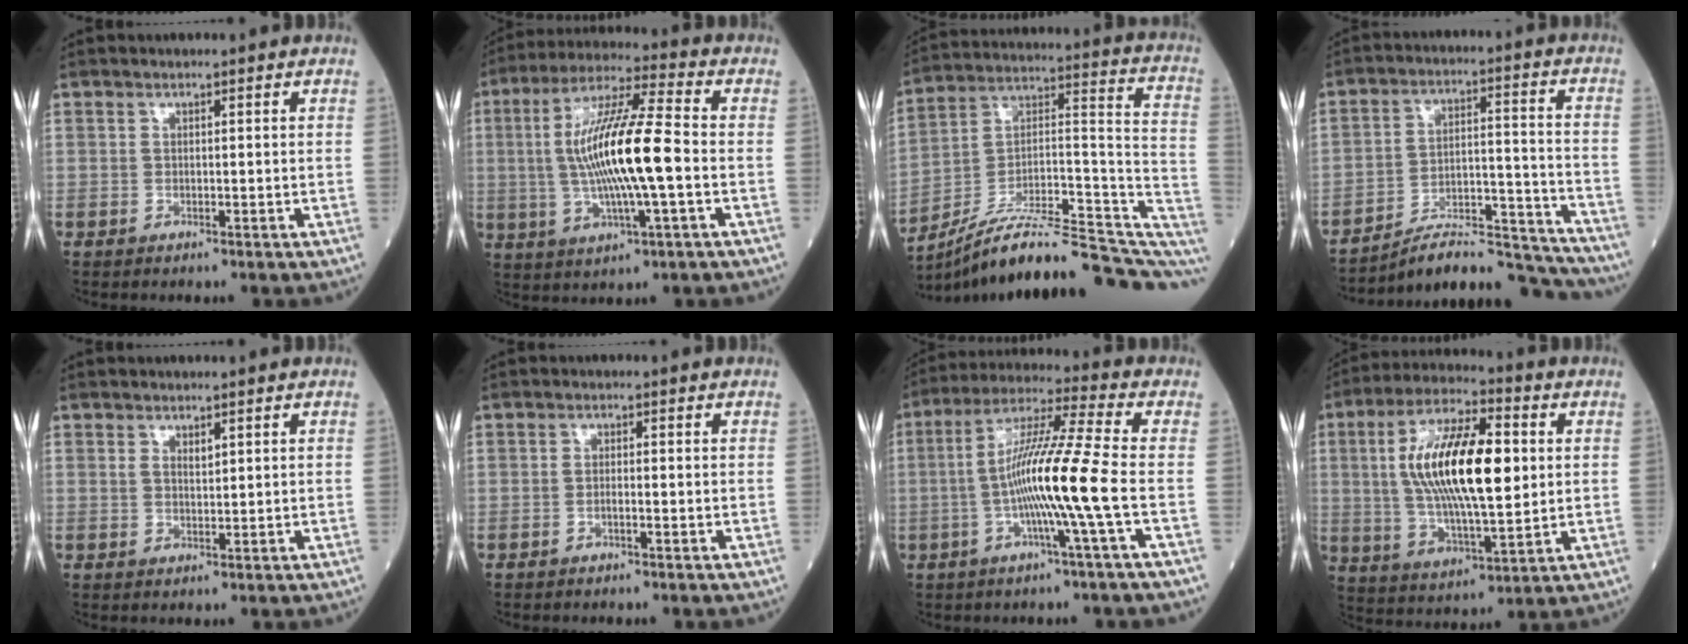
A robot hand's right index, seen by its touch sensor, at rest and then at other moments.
{"total": 15.2, "force": [-1.0, 1.5, 15.1], "torque": [-0.293, 0.005, -0.020]}
{"total": 22.0, "force": [-17.5, 3.6, 12.8], "torque": [-0.144, 0.054, -0.267]}
{"total": 17.8, "force": [-17.2, 1.9, 4.2], "torque": [-0.047, 0.040, -0.255]}
{"total": 1.4, "force": [0.9, 0.5, 1.0], "torque": [-0.019, -0.002, 0.019]}
{"total": 1.0, "force": [-0.4, 0.1, 0.9], "torque": [-0.017, 0.002, -0.009]}
{"total": 12.5, "force": [-2.5, -1.7, 12.2], "torque": [-0.229, 0.002, -0.055]}
{"total": 17.8, "force": [2.4, 5.1, 16.8], "torque": [-0.321, 0.013, 0.043]}